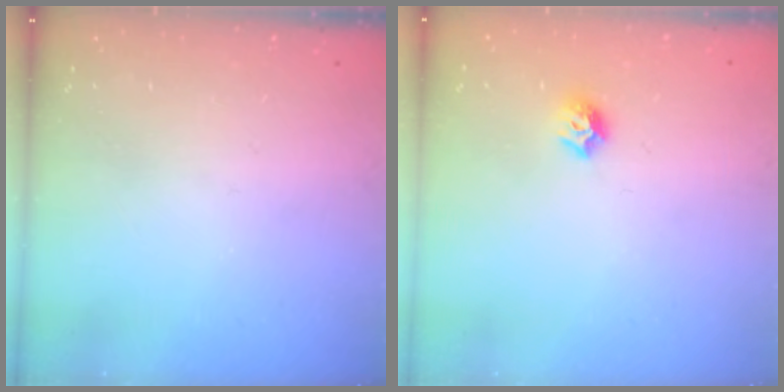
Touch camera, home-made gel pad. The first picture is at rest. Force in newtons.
{"total": 6.4, "press": 6.4, "slide": 0.8}